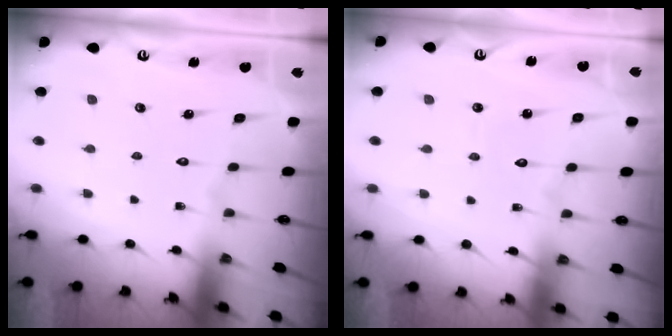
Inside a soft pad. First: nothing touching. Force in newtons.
{"total": 2.8, "press": 2.8, "slide": 0.3}